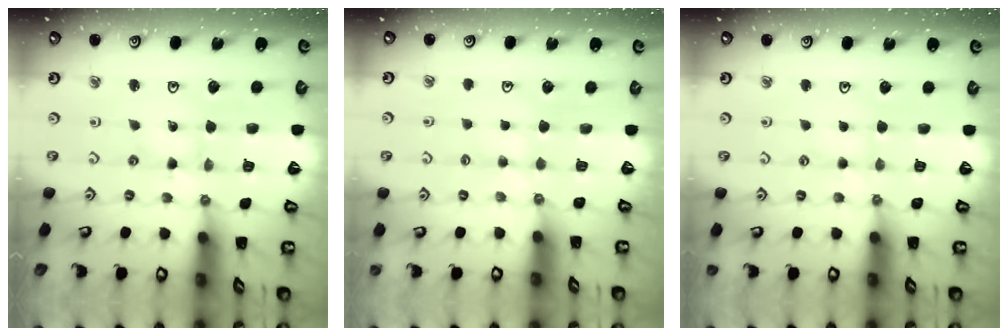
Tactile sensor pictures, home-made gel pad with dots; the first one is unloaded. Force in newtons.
{"total": 2.4, "press": 2.3, "slide": 0.4}
{"total": 1.8, "press": 1.8, "slide": 0.4}